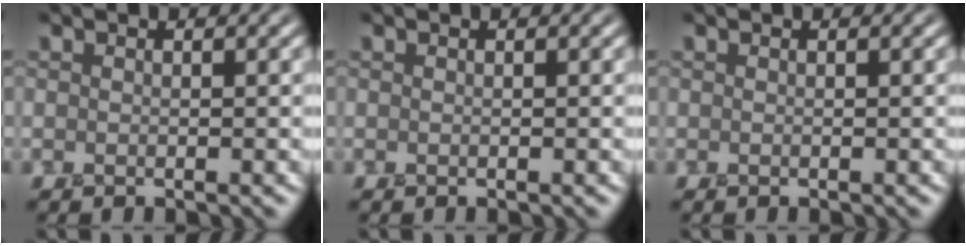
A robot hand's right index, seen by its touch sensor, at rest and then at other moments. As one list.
[{"total": 0.0}, {"total": 0.0}]